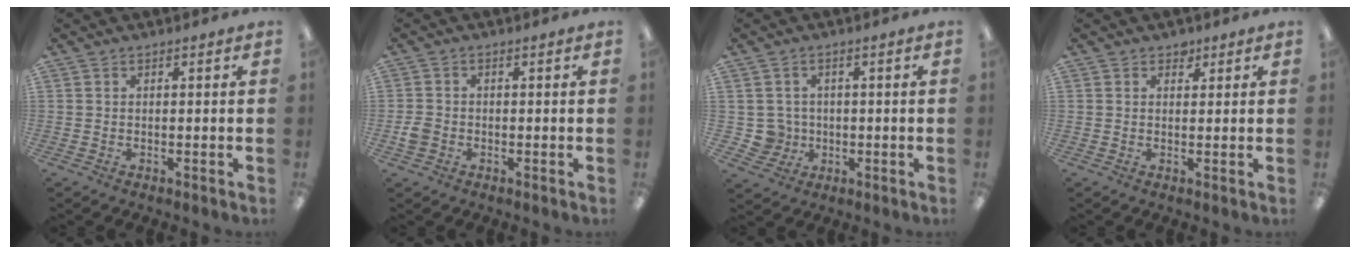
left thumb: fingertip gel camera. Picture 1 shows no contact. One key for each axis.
{"total": 2.7, "fx": -0.9, "fy": 2.1, "fz": 1.3, "tx": -0.020, "ty": 0.007, "tz": -0.017}
{"total": 4.9, "fx": 0.1, "fy": 4.8, "fz": 0.8, "tx": -0.025, "ty": 0.006, "tz": 0.004}
{"total": 1.9, "fx": 1.4, "fy": 1.3, "fz": 0.5, "tx": 0.004, "ty": -0.004, "tz": 0.022}